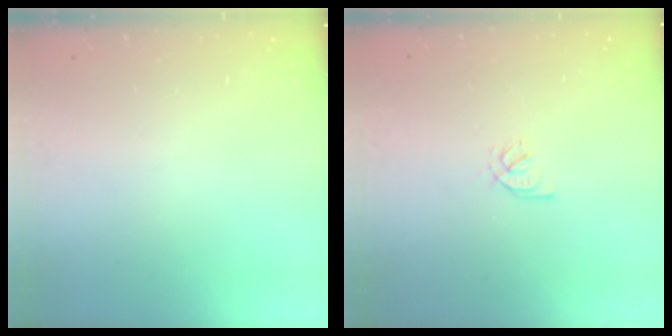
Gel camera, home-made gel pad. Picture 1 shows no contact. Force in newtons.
{"total": 1.8, "press": 1.8, "slide": 0.4}